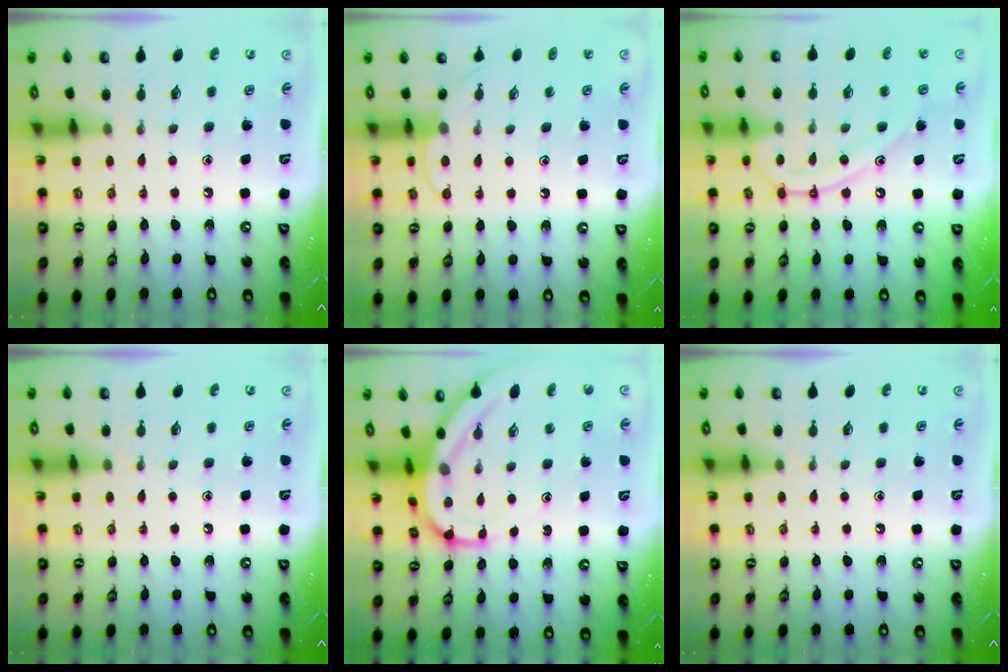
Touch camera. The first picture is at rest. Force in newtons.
{"total": 6.6, "press": 6.6, "slide": 0.6}
{"total": 14.6, "press": 14.6, "slide": 1.3}
{"total": 0.0}
{"total": 9.8, "press": 9.7, "slide": 1.0}
{"total": 0.0}